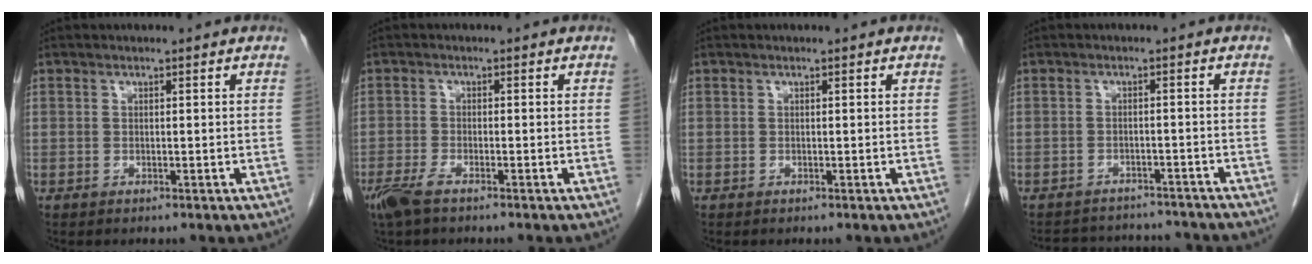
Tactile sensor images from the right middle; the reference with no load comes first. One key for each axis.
{"total": 3.7, "fx": -2.7, "fy": 0.7, "fz": 2.5, "tx": -0.053, "ty": -0.008, "tz": -0.055}
{"total": 0.0}
{"total": 11.3, "fx": -10.7, "fy": 2.8, "fz": 2.4, "tx": -0.043, "ty": 0.014, "tz": -0.129}